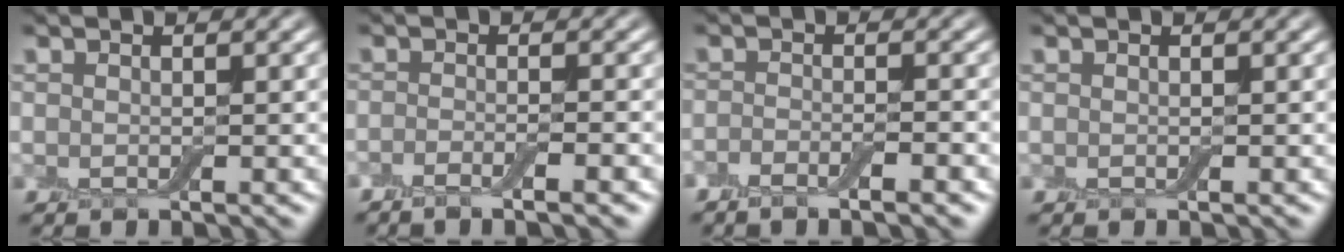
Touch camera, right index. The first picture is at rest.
{"total": 3.0, "force": [-1.9, 0.5, 2.3], "torque": [-0.034, 0.003, -0.037]}
{"total": 2.9, "force": [-1.9, 0.5, 2.2], "torque": [-0.041, 0.002, -0.037]}
{"total": 0.0}